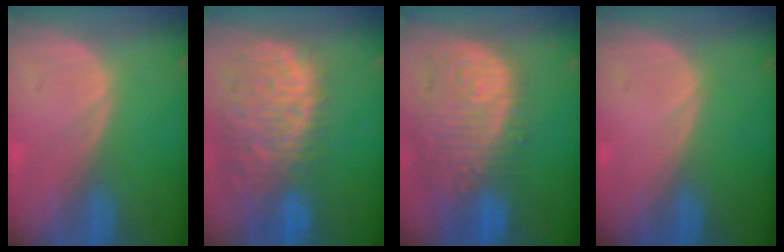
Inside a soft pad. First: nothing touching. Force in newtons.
{"total": 13.5, "press": 11.1, "slide": 7.8}
{"total": 13.7, "press": 11.4, "slide": 7.6}
{"total": 0.0}